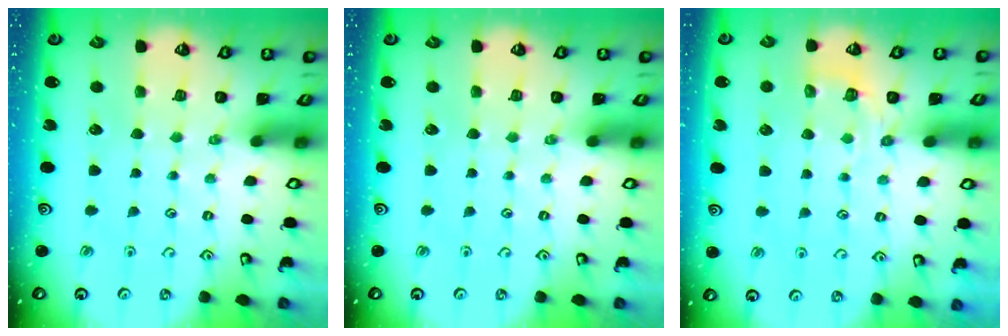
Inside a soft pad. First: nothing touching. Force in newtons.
{"total": 0.0}
{"total": 4.2, "press": 3.5, "slide": 2.3}